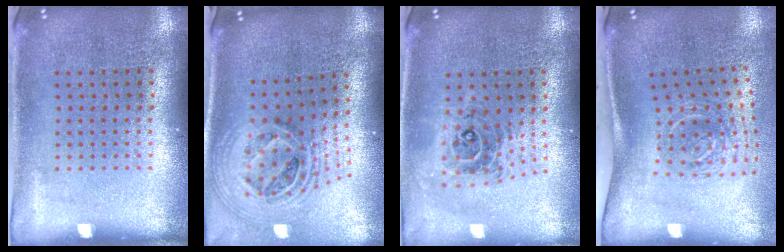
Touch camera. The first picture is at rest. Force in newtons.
{"total": 2.3, "press": 1.7, "slide": 1.5}
{"total": 0.9, "press": 0.9, "slide": 0.1}
{"total": 2.0, "press": 1.3, "slide": 1.5}